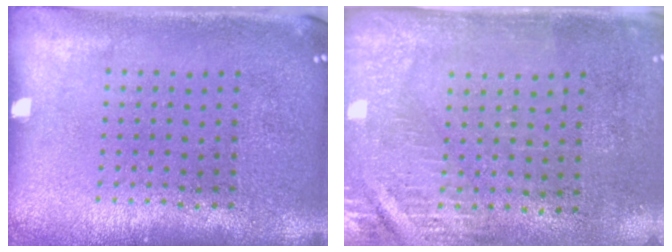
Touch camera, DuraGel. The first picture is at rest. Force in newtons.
{"total": 2.9, "press": 2.5, "slide": 1.5}